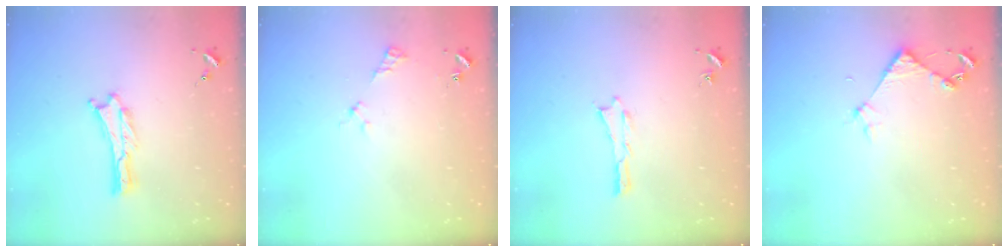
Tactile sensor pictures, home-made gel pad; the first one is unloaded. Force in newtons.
{"total": 2.5, "press": 2.5, "slide": 0.3}
{"total": 0.0}
{"total": 3.7, "press": 3.7, "slide": 0.3}